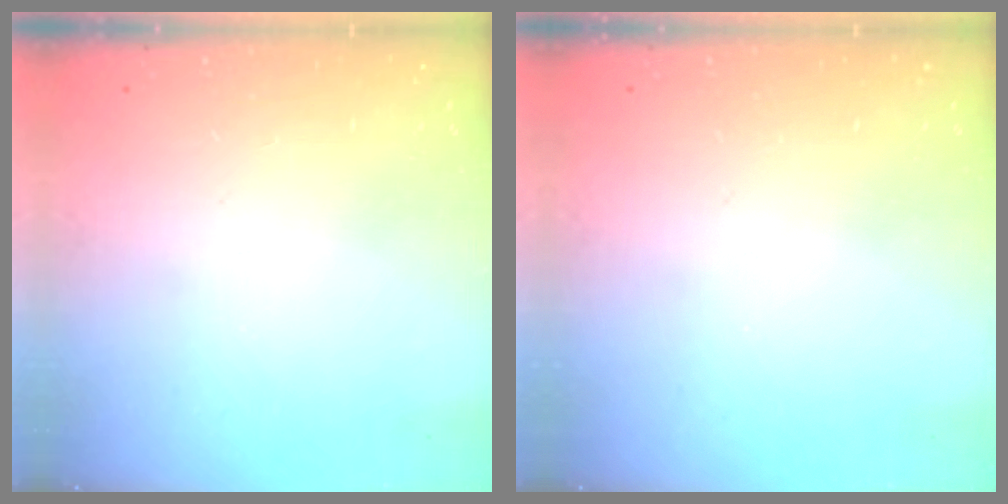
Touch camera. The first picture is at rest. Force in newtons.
{"total": 0.0}